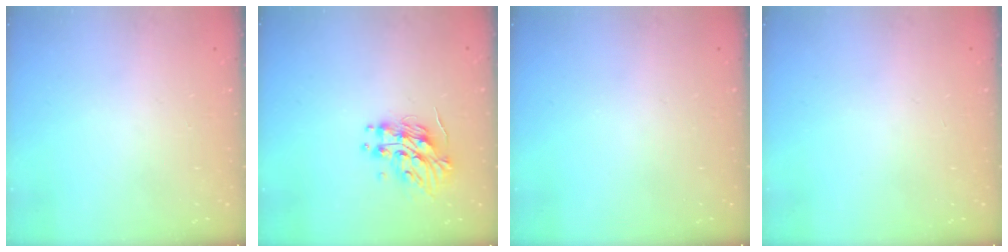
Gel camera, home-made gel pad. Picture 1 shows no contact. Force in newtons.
{"total": 12.2, "press": 12.1, "slide": 1.2}
{"total": 0.0}
{"total": 0.0}